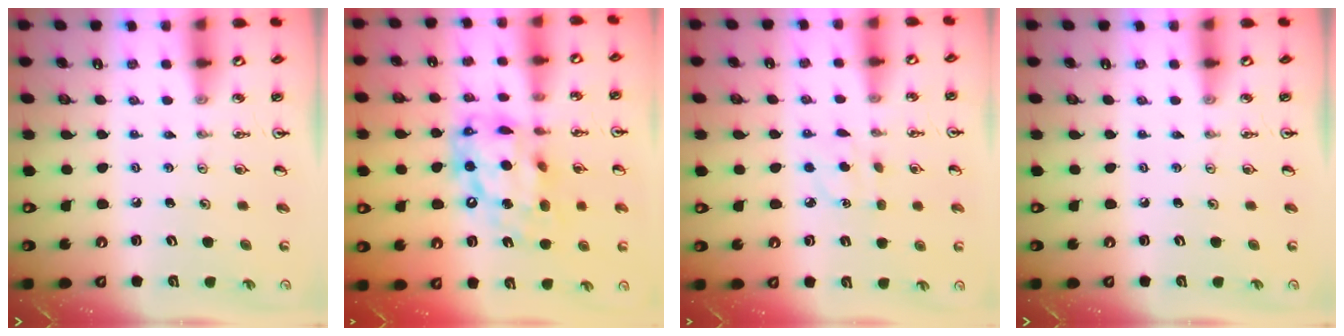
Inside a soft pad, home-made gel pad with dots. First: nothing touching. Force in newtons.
{"total": 16.3, "press": 16.2, "slide": 1.2}
{"total": 4.4, "press": 4.3, "slide": 0.6}
{"total": 0.0}